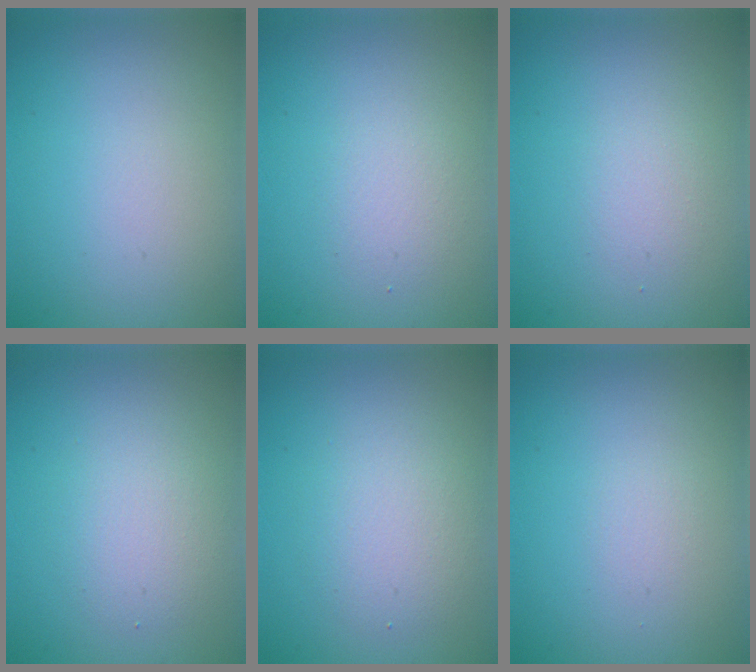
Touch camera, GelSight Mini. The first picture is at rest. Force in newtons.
{"total": 1.5, "press": 1.5, "slide": 0.1}
{"total": 1.4, "press": 1.4, "slide": 0.1}
{"total": 2.7, "press": 2.7, "slide": 0.3}
{"total": 3.1, "press": 3.1, "slide": 0.1}
{"total": 0.6, "press": 0.6, "slide": 0.0}